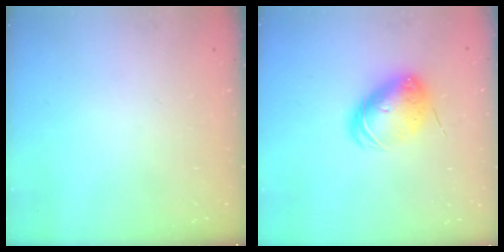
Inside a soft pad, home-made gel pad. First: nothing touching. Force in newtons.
{"total": 8.3, "press": 8.2, "slide": 1.3}